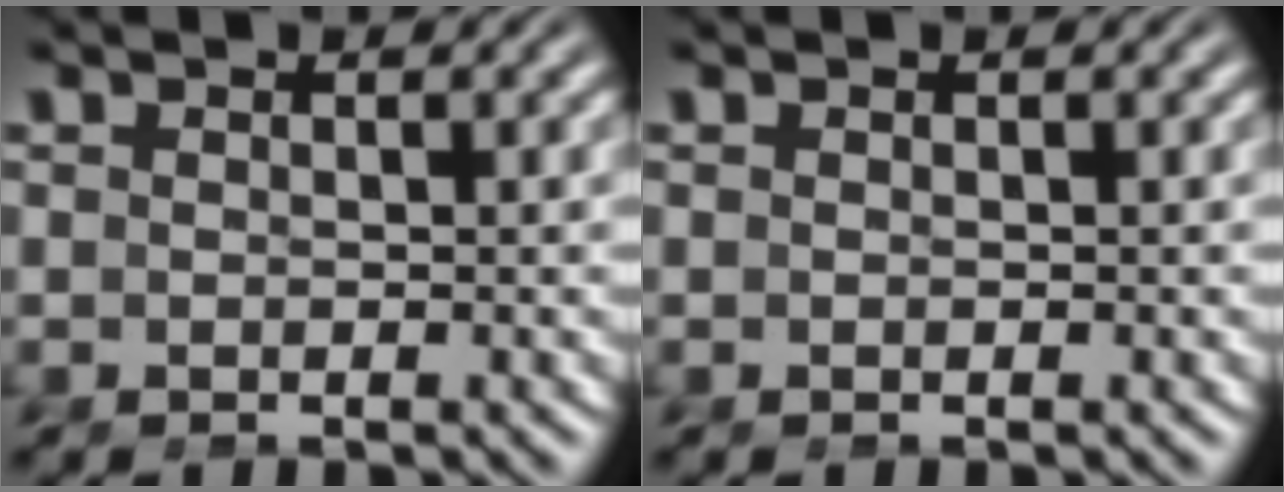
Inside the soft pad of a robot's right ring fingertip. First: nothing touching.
{"total": 0.0}